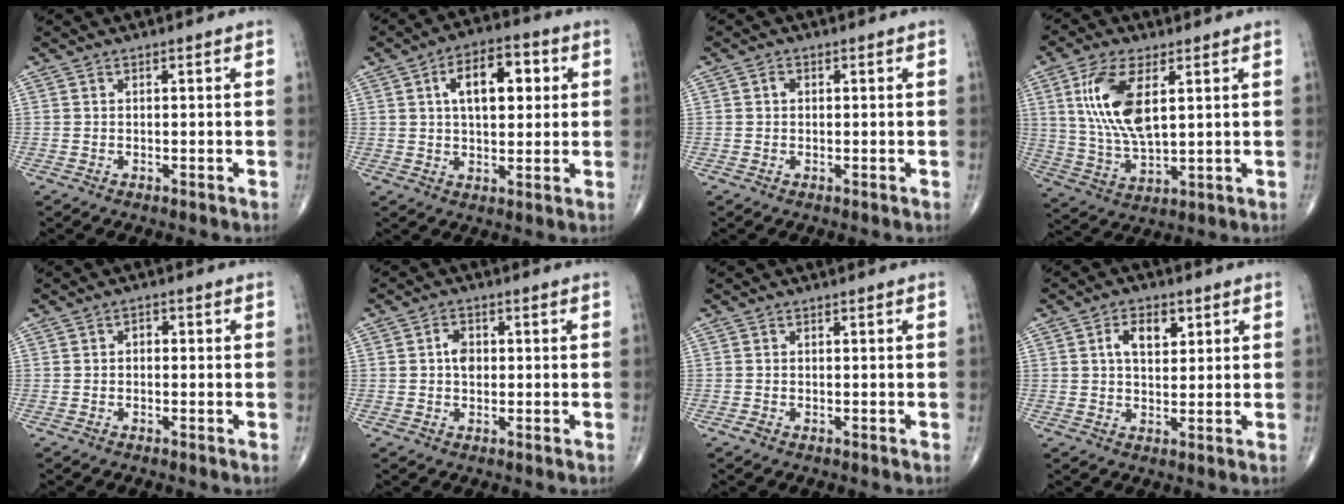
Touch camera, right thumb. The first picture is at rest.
{"total": 11.3, "force": [2.9, 6.0, 9.1], "torque": [-0.118, 0.010, 0.041]}
{"total": 1.1, "force": [0.1, 0.9, 0.6], "torque": [-0.005, 0.003, -0.001]}
{"total": 13.1, "force": [3.9, 5.6, 11.1], "torque": [-0.232, -0.016, 0.082]}
{"total": 1.5, "force": [-0.1, 1.1, 1.0], "torque": [-0.006, 0.006, -0.007]}
{"total": 3.4, "force": [0.2, 2.4, 2.3], "torque": [-0.031, 0.006, -0.001]}
{"total": 0.6, "force": [-0.3, 0.4, 0.3], "torque": [-0.011, -0.002, -0.008]}
{"total": 6.0, "force": [2.1, 3.5, 4.3], "torque": [-0.056, -0.003, 0.032]}